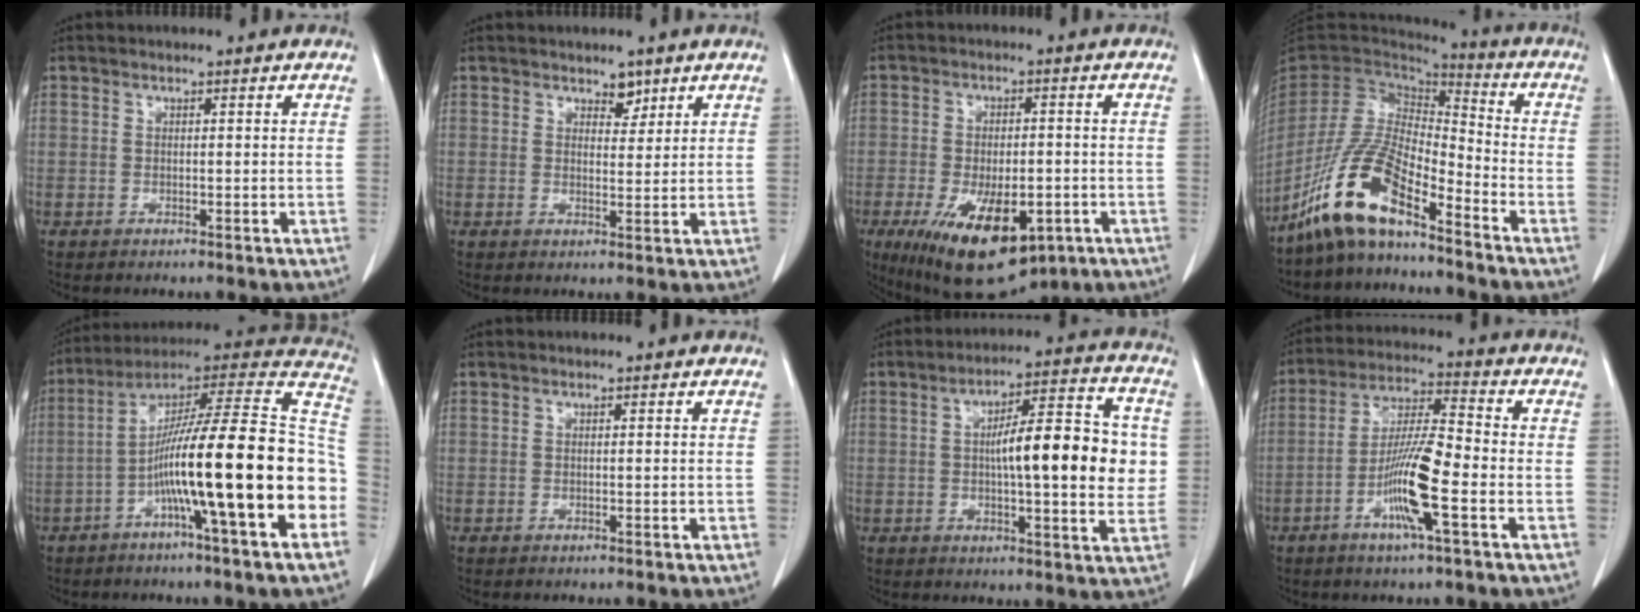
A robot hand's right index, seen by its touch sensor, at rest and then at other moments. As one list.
[{"total": 2.4, "force": [1.8, 1.3, 0.9], "torque": [-0.008, -0.004, 0.028]}, {"total": 16.1, "force": [-7.7, 7.0, 12.3], "torque": [-0.206, -0.018, -0.104]}, {"total": 12.9, "force": [-9.0, 3.1, 8.7], "torque": [-0.182, 0.004, -0.173]}, {"total": 24.3, "force": [-6.2, 0.8, 23.5], "torque": [-0.316, 0.012, -0.109]}, {"total": 0.0}, {"total": 14.7, "force": [0.7, 3.3, 14.3], "torque": [-0.208, 0.027, 0.008]}, {"total": 10.6, "force": [-3.8, 0.6, 9.9], "torque": [-0.193, -0.002, -0.076]}]